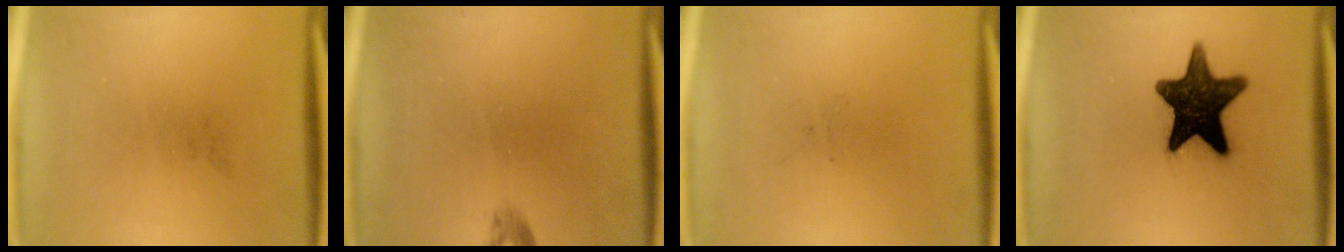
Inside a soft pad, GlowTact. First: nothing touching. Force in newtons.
{"total": 0.9}
{"total": 0.0}
{"total": 14.4}